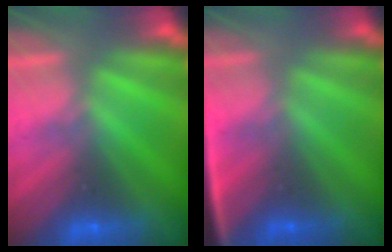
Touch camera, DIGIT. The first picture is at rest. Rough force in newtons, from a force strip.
{"total": 2.5}